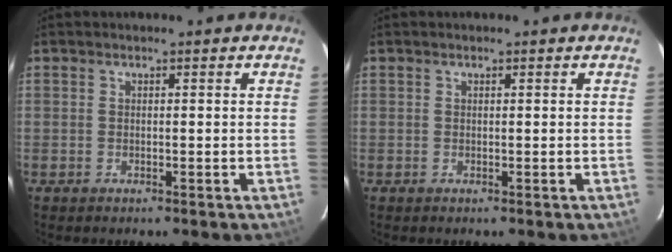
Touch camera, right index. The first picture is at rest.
{"total": 0.0}